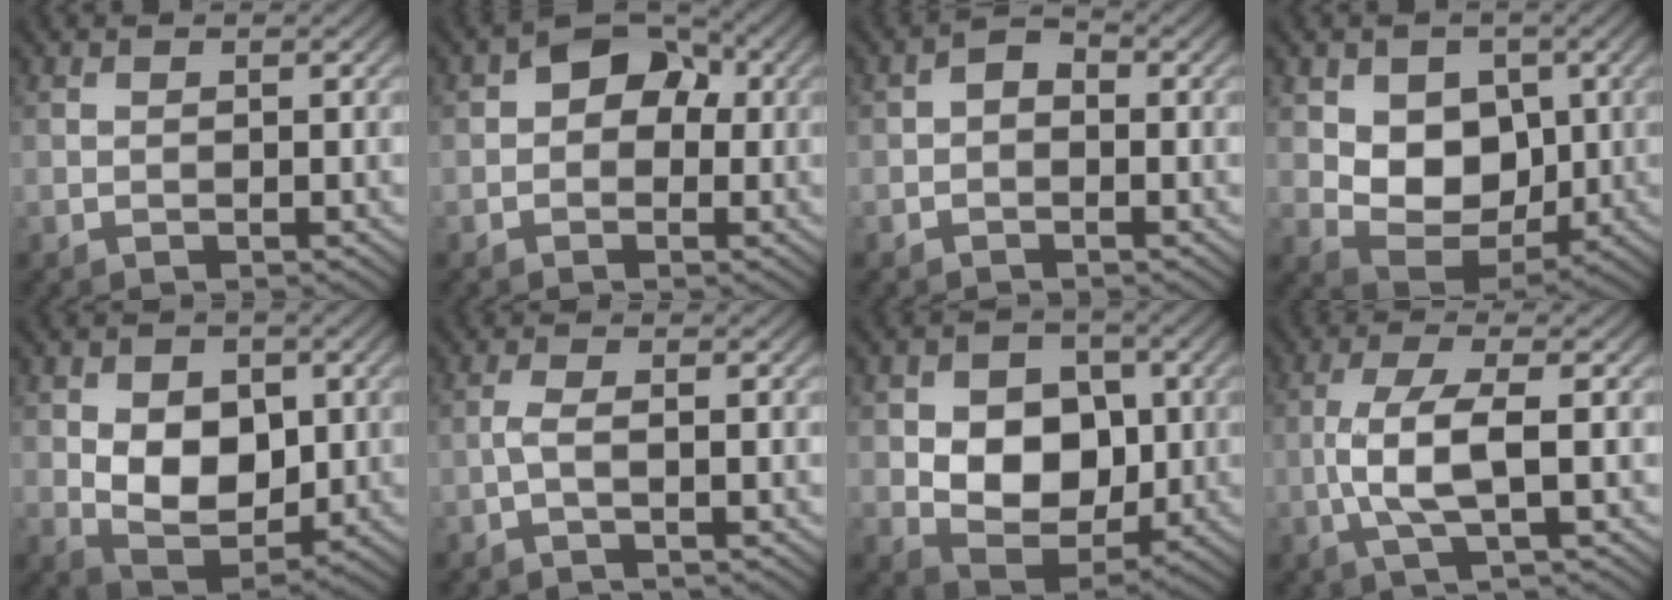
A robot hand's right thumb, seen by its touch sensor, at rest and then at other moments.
{"total": 5.2, "force": [0.8, 3.8, 3.5], "torque": [-0.042, 0.009, -0.002]}
{"total": 2.1, "force": [-0.4, 1.4, 1.4], "torque": [-0.027, 0.007, -0.014]}
{"total": 7.5, "force": [1.3, 5.7, 4.7], "torque": [-0.100, -0.012, 0.016]}
{"total": 8.6, "force": [0.2, 5.7, 6.4], "torque": [-0.118, -0.011, 0.004]}
{"total": 1.7, "force": [-0.4, 0.3, 1.6], "torque": [-0.037, 0.004, -0.013]}
{"total": 9.5, "force": [0.0, 6.9, 6.5], "torque": [-0.128, -0.007, -0.004]}
{"total": 6.0, "force": [-0.7, 1.6, 5.7], "torque": [-0.123, 0.007, -0.018]}